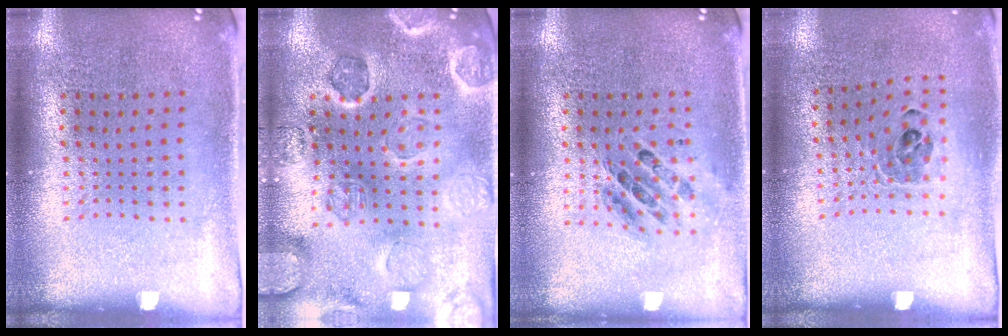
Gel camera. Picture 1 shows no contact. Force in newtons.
{"total": 2.5, "press": 2.5, "slide": 0.4}
{"total": 0.7, "press": 0.6, "slide": 0.2}
{"total": 0.9, "press": 0.8, "slide": 0.3}